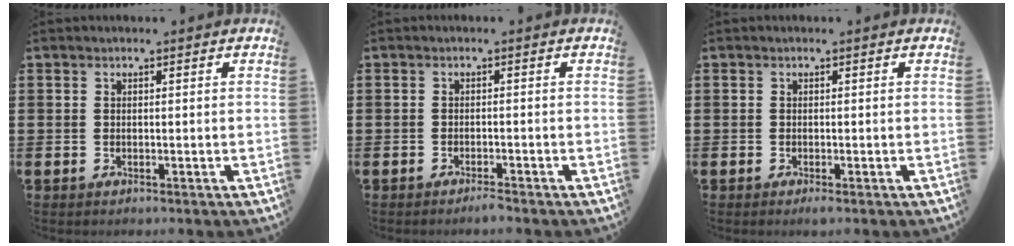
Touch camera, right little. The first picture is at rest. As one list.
[{"total": 1.1, "force": [-1.0, -0.1, 0.4], "torque": [-0.007, -0.001, -0.019]}, {"total": 0.6, "force": [-0.2, 0.1, 0.5], "torque": [-0.010, -0.002, -0.003]}]